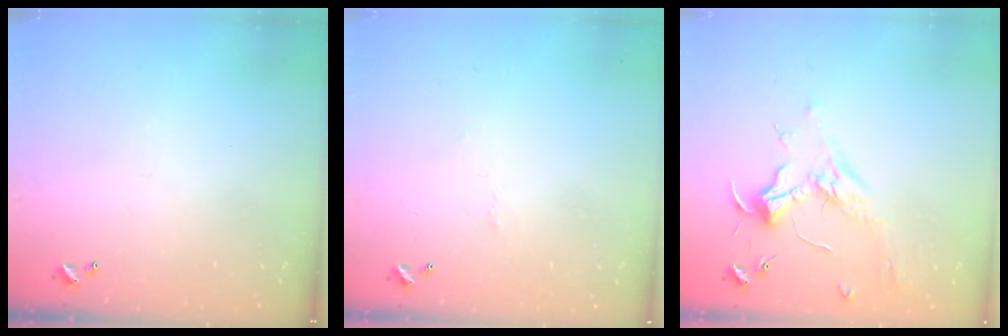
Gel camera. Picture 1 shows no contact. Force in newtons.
{"total": 1.6, "press": 1.5, "slide": 0.5}
{"total": 1.8, "press": 1.6, "slide": 0.6}